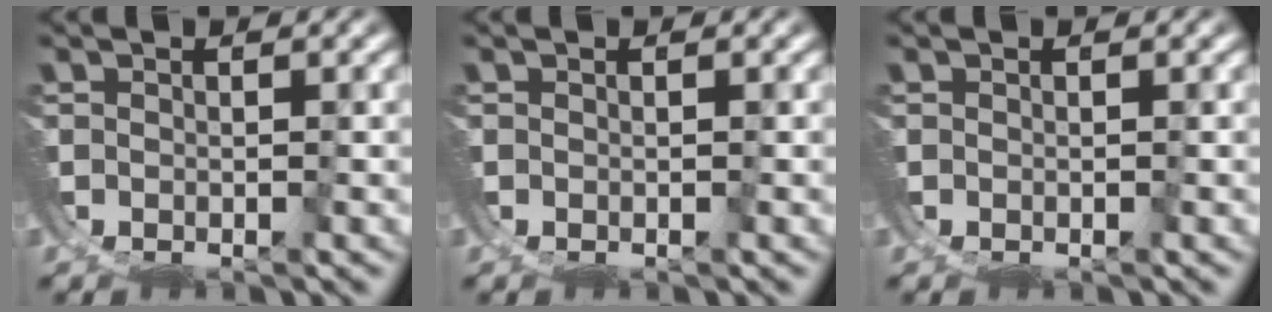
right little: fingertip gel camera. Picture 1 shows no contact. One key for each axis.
{"total": 0.0}
{"total": 0.0}